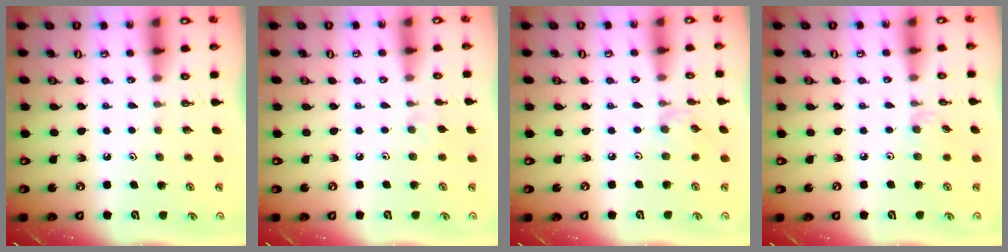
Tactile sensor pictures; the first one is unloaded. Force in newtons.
{"total": 2.7, "press": 2.7, "slide": 0.4}
{"total": 1.5, "press": 1.4, "slide": 0.4}
{"total": 2.9, "press": 2.8, "slide": 0.5}